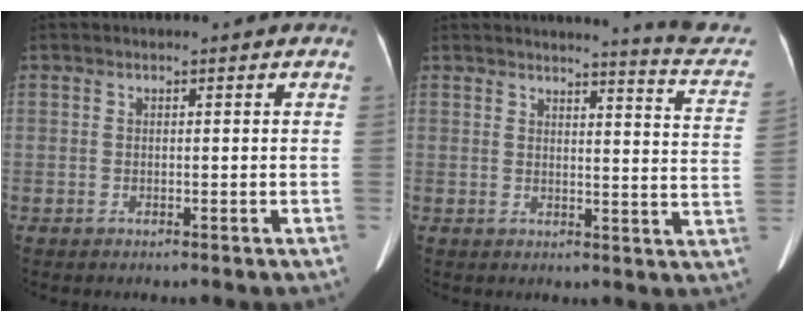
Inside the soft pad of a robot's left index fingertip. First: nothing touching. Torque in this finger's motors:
{"motor_torque": [-0.28, -0.95, 0.02, 0.03]}